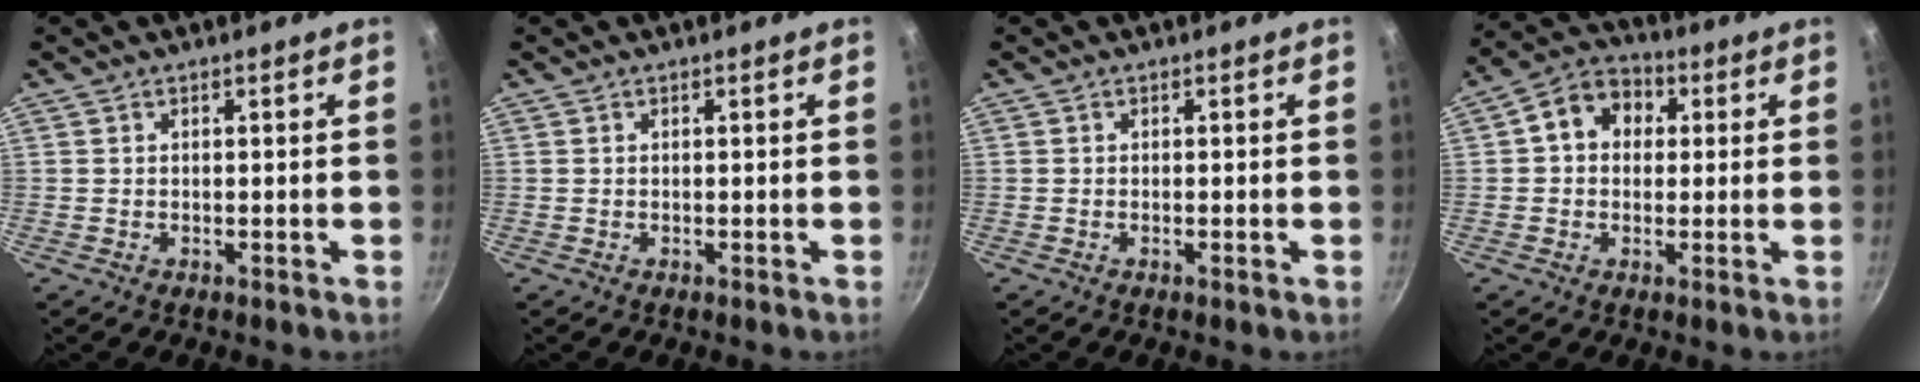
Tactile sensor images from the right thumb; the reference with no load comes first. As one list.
[{"total": 0.0}, {"total": 0.6, "force": [-0.3, -0.1, 0.5], "torque": [-0.010, -0.001, -0.007]}, {"total": 9.1, "force": [1.7, 7.4, 5.1], "torque": [-0.051, 0.022, 0.010]}]